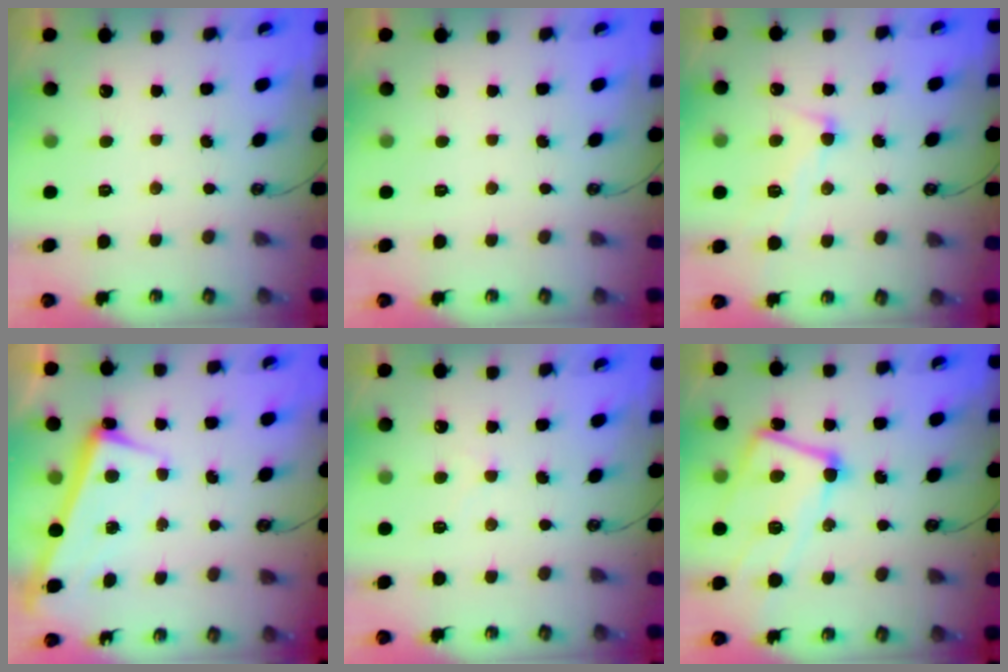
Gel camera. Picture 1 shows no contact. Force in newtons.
{"total": 0.0}
{"total": 4.2, "press": 4.1, "slide": 1.0}
{"total": 2.5, "press": 2.4, "slide": 0.5}
{"total": 1.5, "press": 1.4, "slide": 0.3}
{"total": 8.2, "press": 8.1, "slide": 1.3}